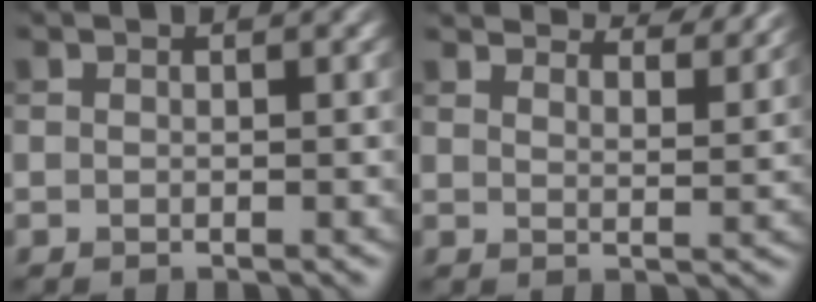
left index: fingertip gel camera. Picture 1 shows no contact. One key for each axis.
{"total": 8.4, "fx": 7.6, "fy": 1.5, "fz": 3.1, "tx": -0.032, "ty": 0.008, "tz": 0.079}